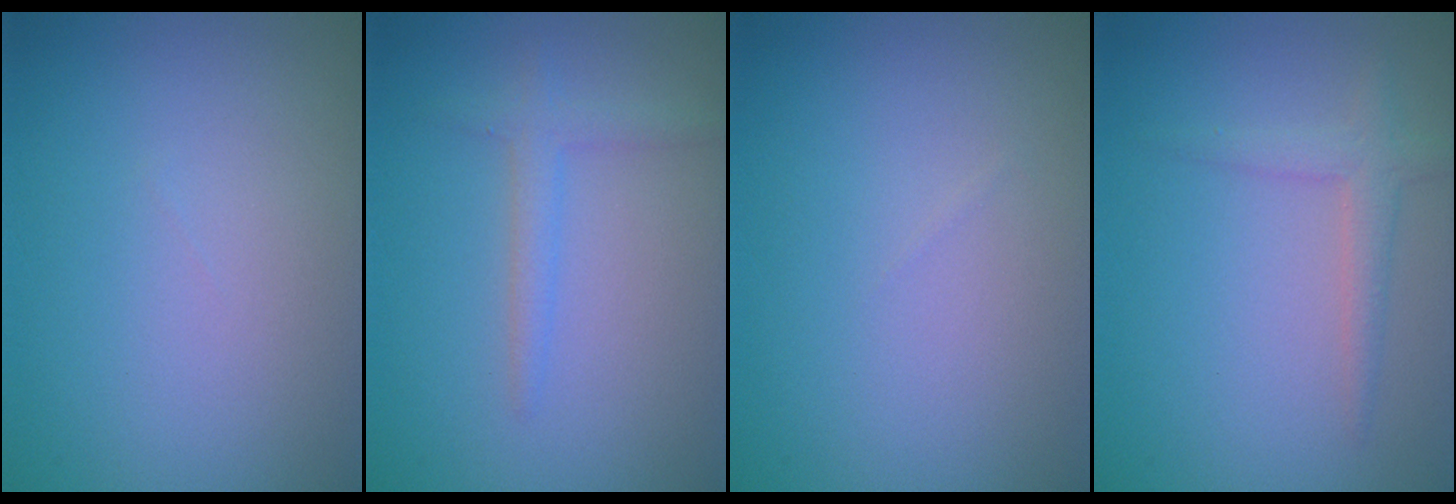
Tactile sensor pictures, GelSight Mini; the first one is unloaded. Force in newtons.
{"total": 1.7, "press": 1.7, "slide": 0.1}
{"total": 0.0}
{"total": 1.9, "press": 1.9, "slide": 0.1}